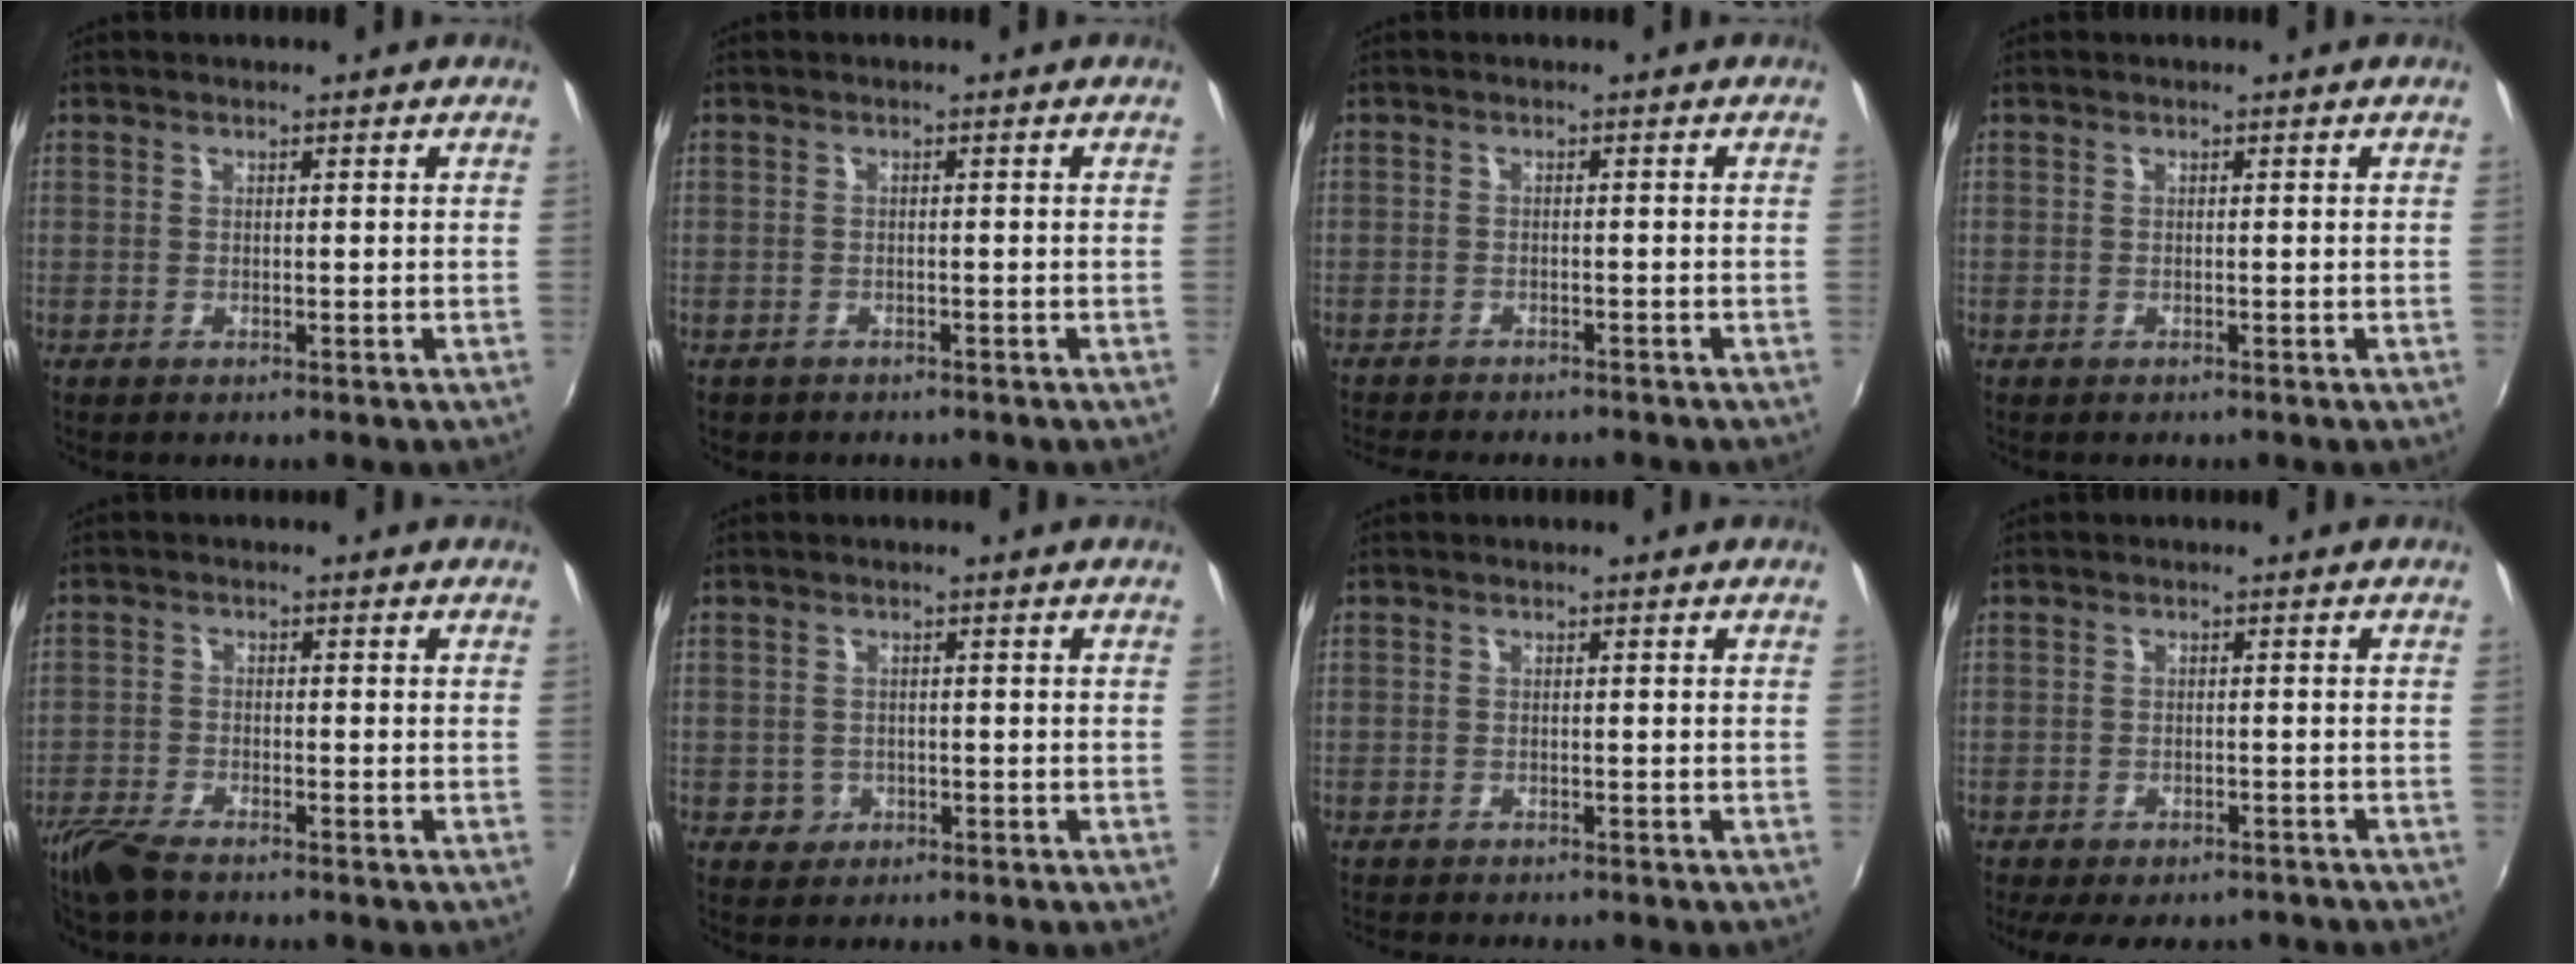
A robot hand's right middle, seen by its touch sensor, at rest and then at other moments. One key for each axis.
{"total": 1.6, "fx": -1.2, "fy": 1.1, "fz": 0.4, "tx": -0.014, "ty": -0.005, "tz": -0.017}
{"total": 6.3, "fx": -5.8, "fy": 1.2, "fz": 2.2, "tx": -0.058, "ty": -0.019, "tz": -0.088}
{"total": 0.0}
{"total": 6.6, "fx": -5.6, "fy": 1.7, "fz": 3.2, "tx": -0.088, "ty": -0.021, "tz": -0.112}
{"total": 2.4, "fx": -0.8, "fy": 2.2, "fz": 0.3, "tx": -0.009, "ty": 0.000, "tz": -0.010}
{"total": 2.7, "fx": -2.5, "fy": 0.6, "fz": 0.7, "tx": -0.024, "ty": -0.014, "tz": -0.042}
{"total": 9.7, "fx": -7.8, "fy": 4.0, "fz": 4.2, "tx": -0.094, "ty": -0.016, "tz": -0.108}